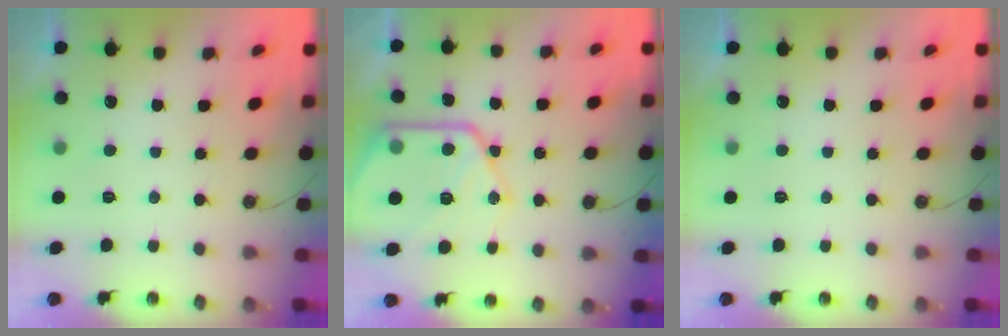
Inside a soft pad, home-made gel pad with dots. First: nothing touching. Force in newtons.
{"total": 20.5, "press": 20.4, "slide": 2.2}
{"total": 0.0}